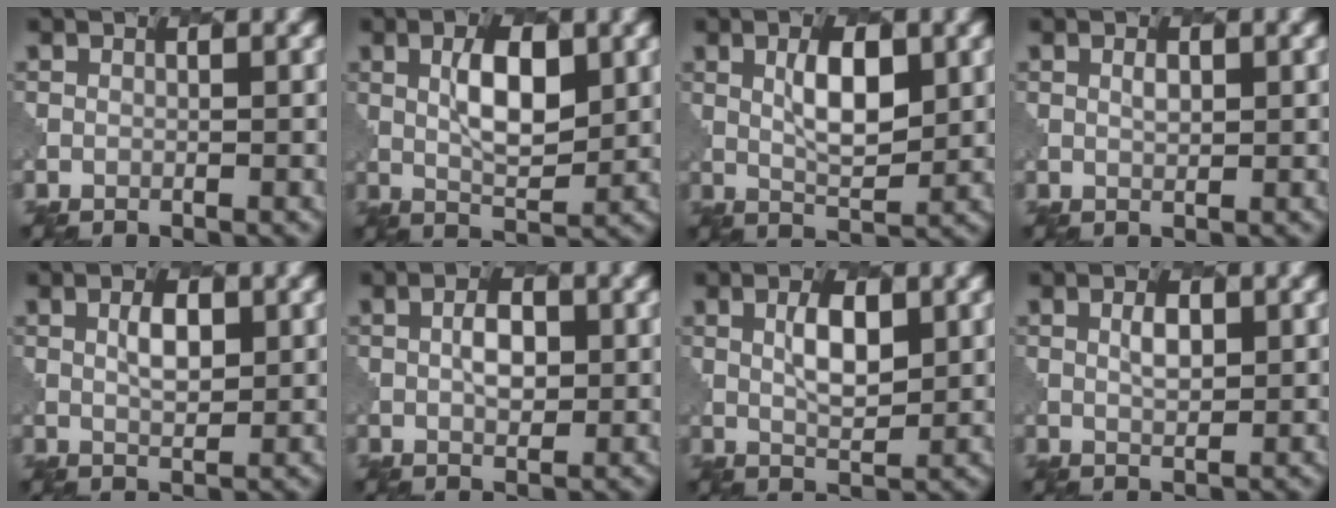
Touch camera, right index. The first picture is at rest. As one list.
[{"total": 4.8, "force": [1.2, 2.0, 4.2], "torque": [-0.078, 0.001, 0.025]}, {"total": 4.4, "force": [1.2, 1.7, 3.8], "torque": [-0.071, 0.000, 0.024]}, {"total": 0.9, "force": [0.5, 0.4, 0.6], "torque": [-0.010, 0.001, 0.011]}, {"total": 2.4, "force": [0.8, 1.1, 2.0], "torque": [-0.039, 0.003, 0.016]}, {"total": 2.5, "force": [0.4, 1.4, 2.0], "torque": [-0.037, 0.002, 0.007]}, {"total": 3.4, "force": [1.0, 1.4, 2.9], "torque": [-0.056, 0.001, 0.021]}, {"total": 1.7, "force": [0.6, 0.8, 1.4], "torque": [-0.028, 0.003, 0.013]}]